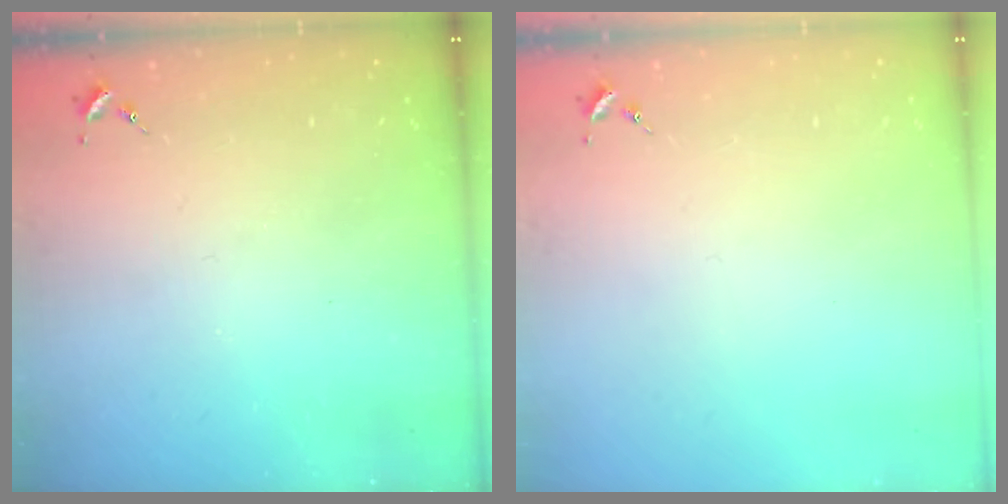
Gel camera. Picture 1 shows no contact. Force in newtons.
{"total": 0.0}